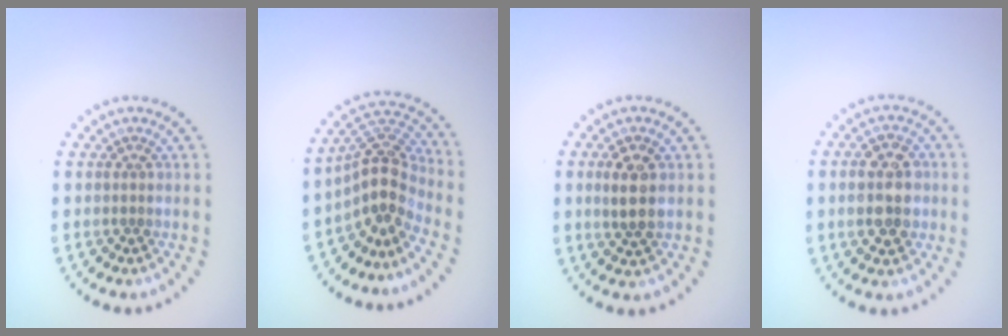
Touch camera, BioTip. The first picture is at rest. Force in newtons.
{"total": 4.2, "press": 3.0, "slide": 3.0}
{"total": 2.6, "press": 2.5, "slide": 0.6}
{"total": 4.3, "press": 4.3, "slide": 0.4}